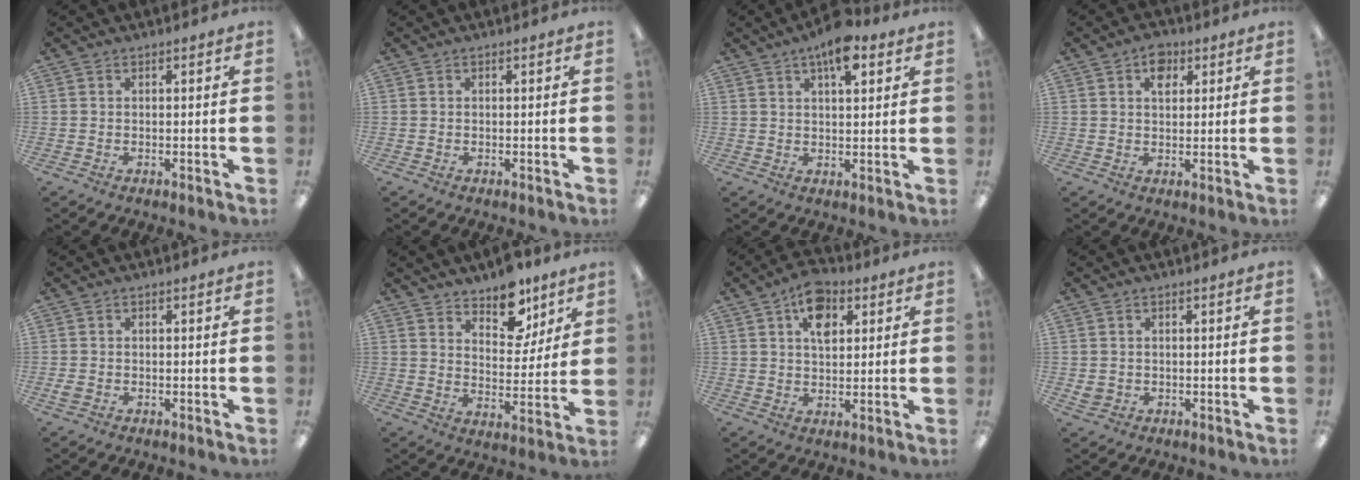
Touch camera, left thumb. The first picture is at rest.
{"total": 0.0}
{"total": 8.4, "force": [4.7, 3.4, 6.1], "torque": [-0.087, -0.016, 0.076]}
{"total": 4.9, "force": [2.5, 3.2, 2.9], "torque": [-0.031, -0.005, 0.038]}
{"total": 1.4, "force": [-0.4, 1.1, 0.8], "torque": [-0.014, 0.003, -0.006]}
{"total": 10.6, "force": [8.5, 5.4, 3.3], "torque": [-0.037, -0.059, 0.153]}
{"total": 9.2, "force": [4.4, 5.7, 5.7], "torque": [-0.083, -0.006, 0.076]}
{"total": 2.0, "force": [0.1, 1.8, 0.8], "torque": [-0.015, 0.005, 0.001]}